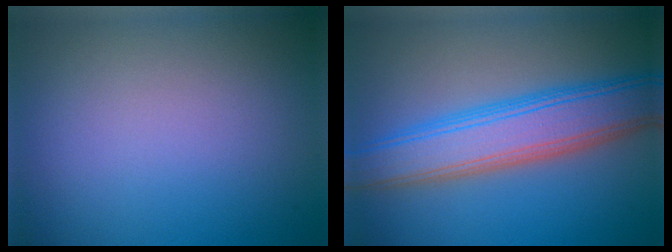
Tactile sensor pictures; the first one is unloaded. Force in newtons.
{"total": 7.2, "press": 7.2, "slide": 0.2}